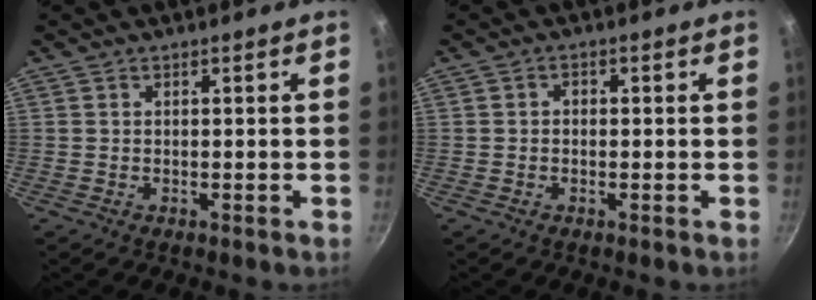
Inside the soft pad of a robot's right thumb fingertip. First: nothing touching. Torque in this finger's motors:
{"motor_torque": [-0.16, -0.03, -0.08, 0.13, -0.02]}